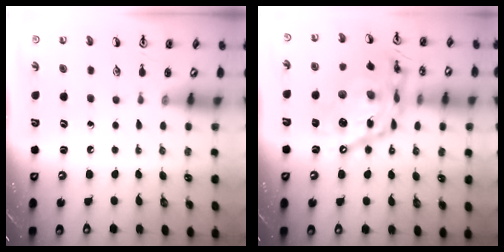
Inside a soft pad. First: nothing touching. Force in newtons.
{"total": 23.2, "press": 23.1, "slide": 2.0}